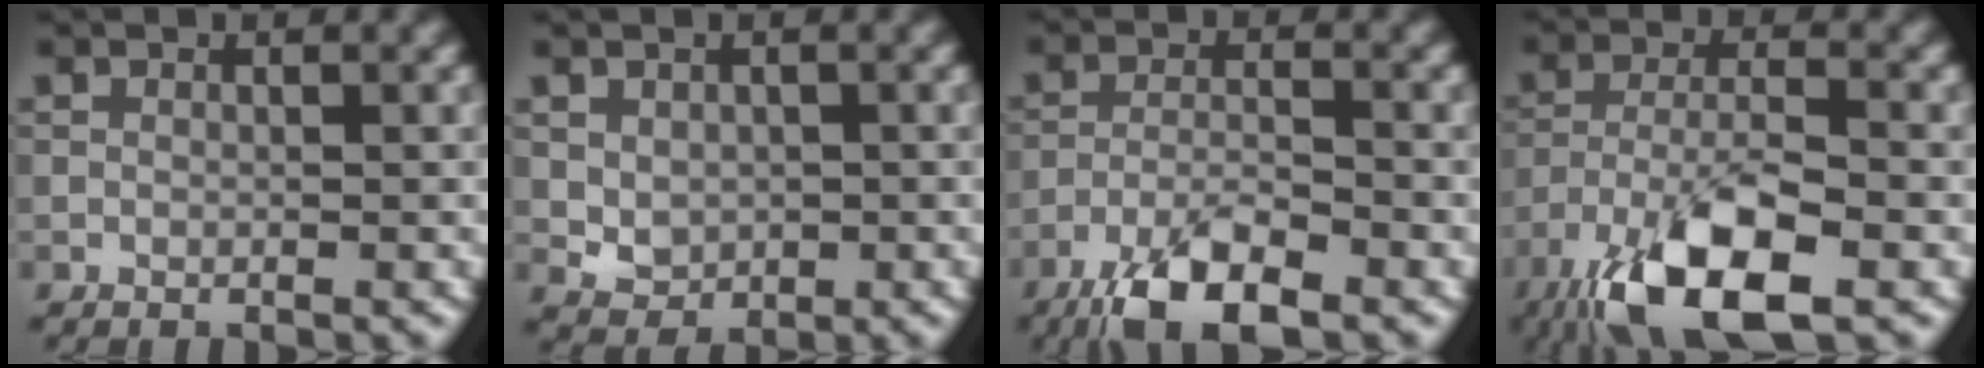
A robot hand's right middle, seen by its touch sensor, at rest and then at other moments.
{"total": 2.3, "force": [0.2, 1.9, 1.3], "torque": [-0.026, -0.007, 0.008]}
{"total": 6.4, "force": [-4.4, 1.8, 4.4], "torque": [-0.082, -0.004, -0.085]}
{"total": 9.6, "force": [-5.5, 3.2, 7.2], "torque": [-0.139, -0.005, -0.104]}